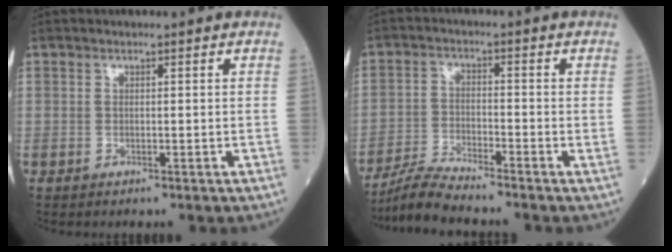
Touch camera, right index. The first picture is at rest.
{"total": 5.9, "force": [-5.6, -0.7, 1.7], "torque": [-0.036, -0.019, -0.111]}